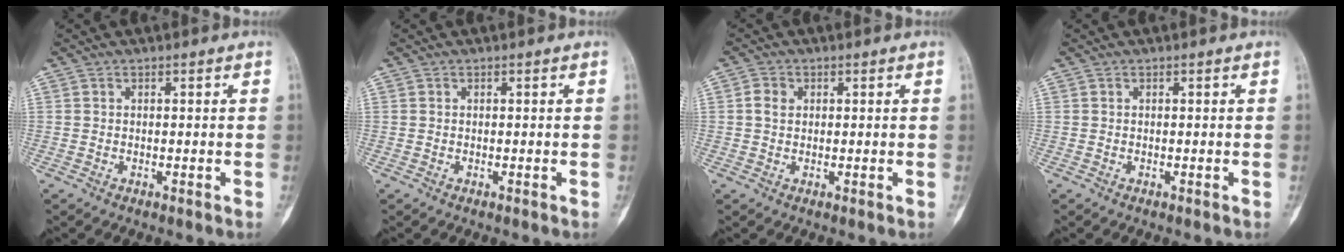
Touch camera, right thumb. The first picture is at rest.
{"total": 0.0}
{"total": 2.4, "force": [0.5, 1.9, 1.4], "torque": [-0.023, 0.003, 0.007]}
{"total": 0.0}